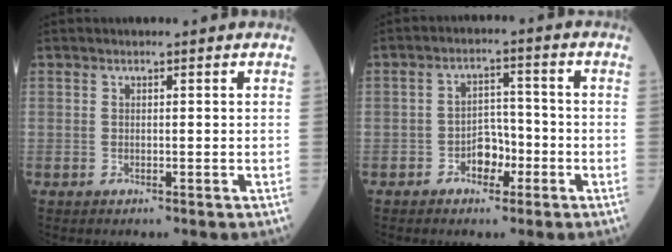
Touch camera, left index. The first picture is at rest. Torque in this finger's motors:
{"motor_torque": [0.01, 0.12, 0.05, 0.00]}